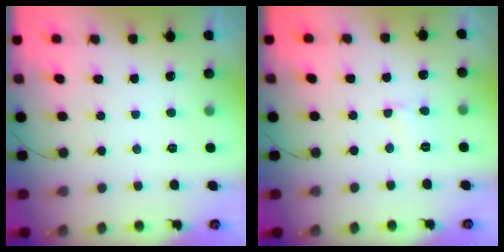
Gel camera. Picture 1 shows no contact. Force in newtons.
{"total": 3.6, "press": 3.6, "slide": 0.3}